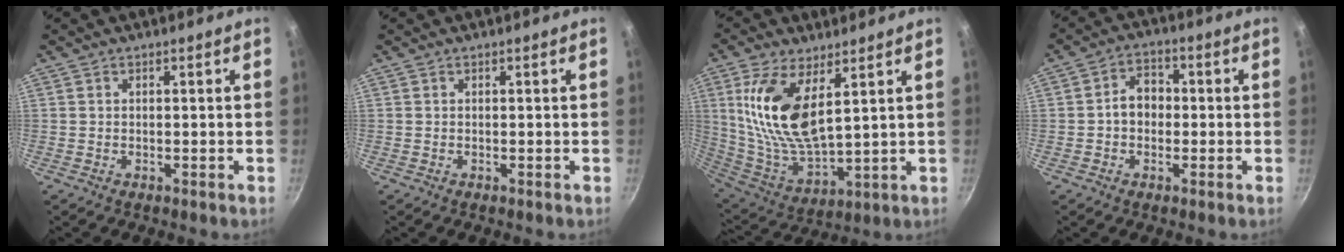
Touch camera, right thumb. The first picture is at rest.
{"total": 0.0}
{"total": 16.4, "force": [5.6, 7.2, 13.6], "torque": [-0.264, -0.045, 0.119]}
{"total": 5.7, "force": [-0.5, 4.5, 3.5], "torque": [-0.025, 0.018, -0.014]}